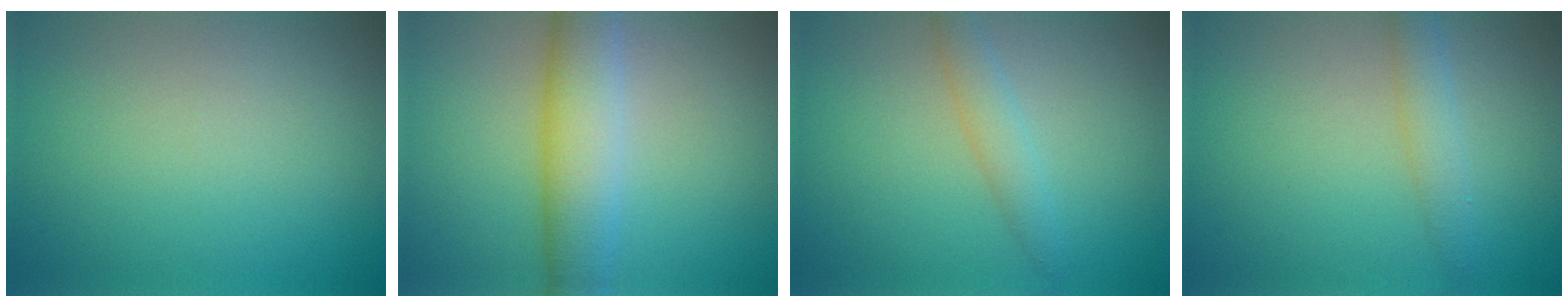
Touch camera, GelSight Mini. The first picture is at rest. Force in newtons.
{"total": 6.1, "press": 6.1, "slide": 0.1}
{"total": 2.1, "press": 2.1, "slide": 0.1}
{"total": 2.2, "press": 2.2, "slide": 0.1}